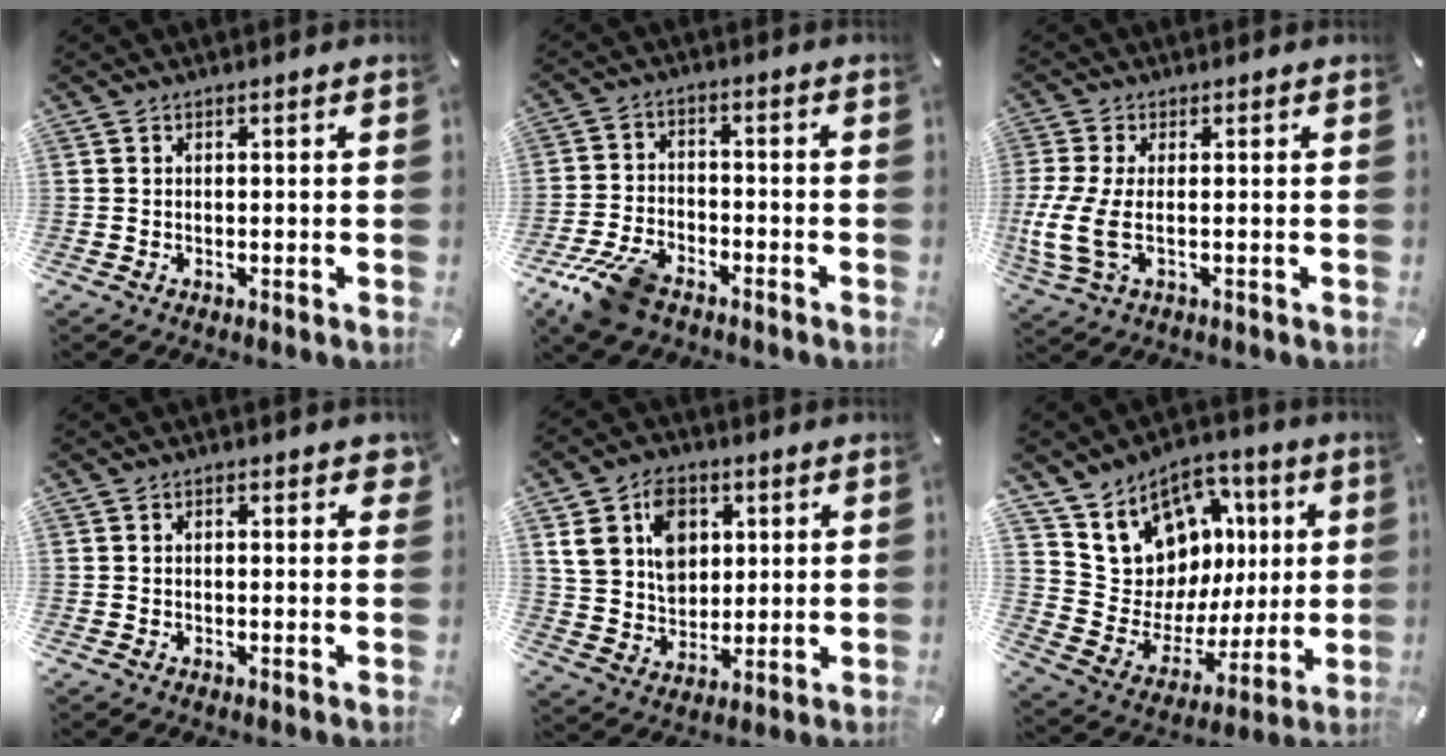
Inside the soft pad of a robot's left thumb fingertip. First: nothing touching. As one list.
[{"total": 9.8, "force": [-6.9, 4.8, 5.1], "torque": [-0.108, 0.029, -0.131]}, {"total": 8.4, "force": [-0.5, 3.8, 7.4], "torque": [-0.164, -0.015, -0.004]}, {"total": 1.6, "force": [0.7, 0.9, 1.2], "torque": [-0.008, -0.001, 0.007]}, {"total": 11.9, "force": [4.4, 9.4, 5.8], "torque": [-0.106, 0.000, 0.083]}, {"total": 12.2, "force": [6.0, 10.5, 1.7], "torque": [-0.038, -0.065, 0.124]}]